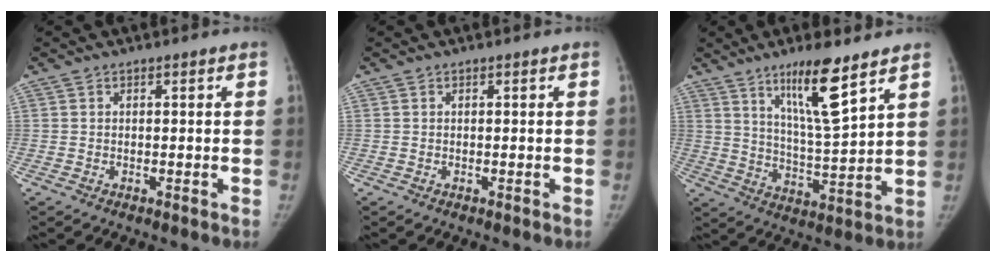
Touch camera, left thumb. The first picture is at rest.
{"total": 0.0}
{"total": 12.6, "force": [7.8, 1.8, 9.7], "torque": [-0.162, -0.054, 0.143]}